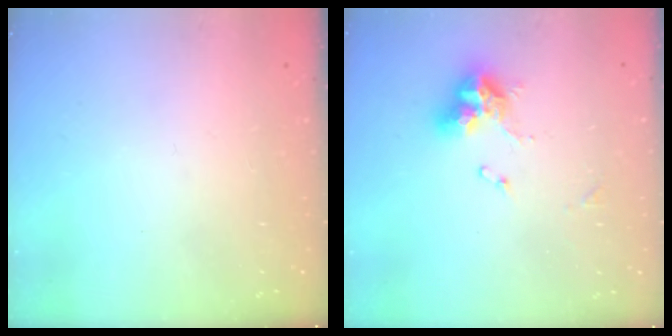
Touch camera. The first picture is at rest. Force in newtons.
{"total": 10.0, "press": 10.0, "slide": 0.6}